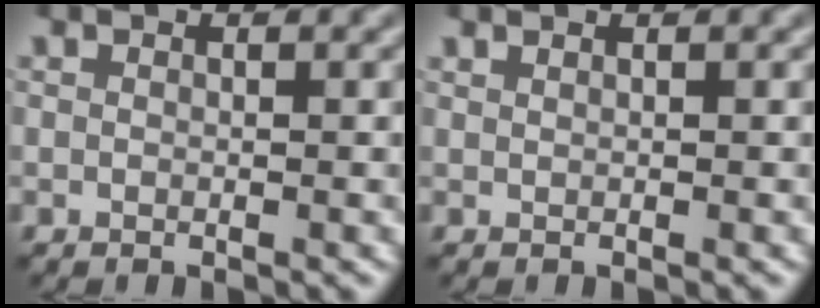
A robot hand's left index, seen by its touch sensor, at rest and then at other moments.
{"total": 0.0}